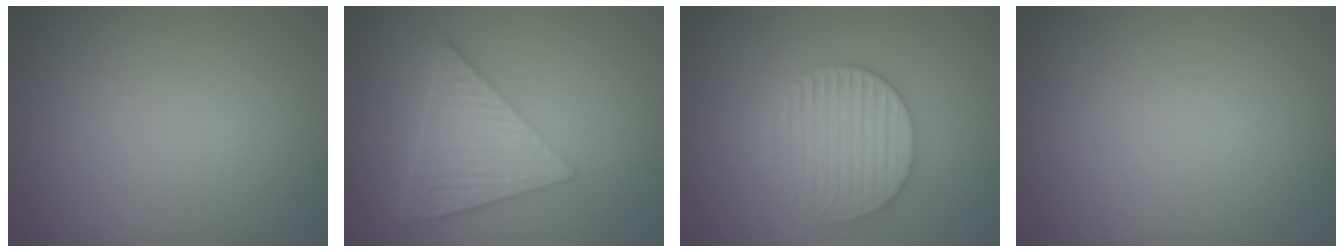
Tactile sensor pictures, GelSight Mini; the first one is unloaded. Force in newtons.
{"total": 6.4, "press": 4.3, "slide": 4.7}
{"total": 3.1, "press": 3.1, "slide": 0.4}
{"total": 0.0}